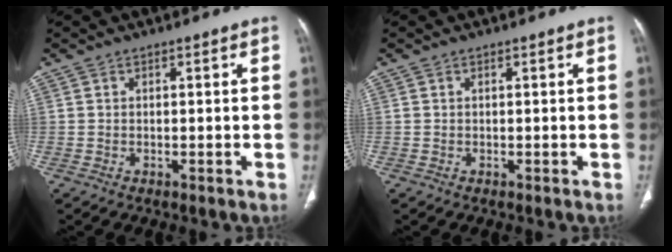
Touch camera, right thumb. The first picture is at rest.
{"total": 0.0}